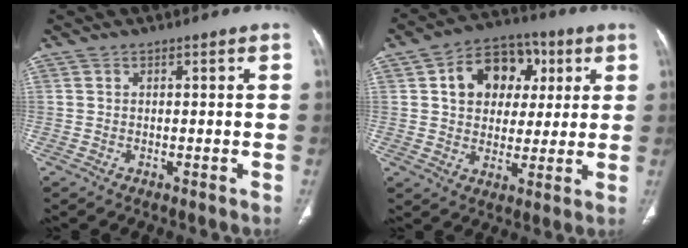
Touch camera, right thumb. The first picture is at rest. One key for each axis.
{"total": 13.8, "fx": 4.0, "fy": 10.5, "fz": 8.0, "tx": -0.086, "ty": 0.007, "tz": 0.058}